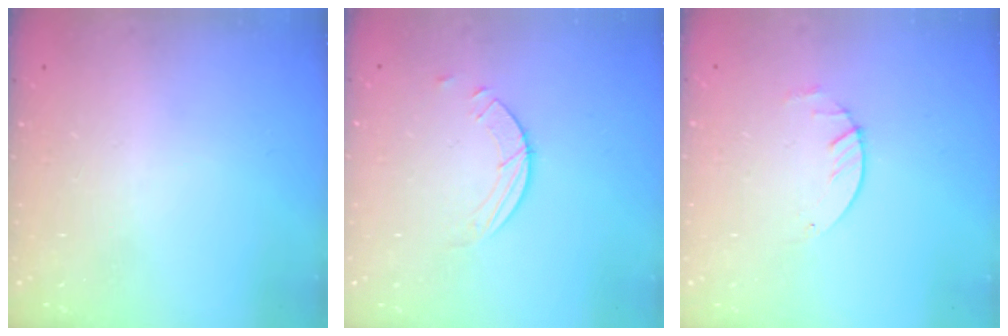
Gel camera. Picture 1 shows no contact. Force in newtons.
{"total": 2.6, "press": 2.6, "slide": 0.3}
{"total": 1.8, "press": 1.8, "slide": 0.2}